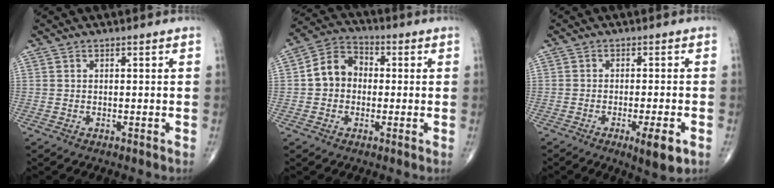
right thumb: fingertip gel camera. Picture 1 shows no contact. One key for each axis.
{"total": 8.0, "fx": -0.1, "fy": 6.6, "fz": 4.6, "tx": -0.063, "ty": 0.028, "tz": -0.015}
{"total": 6.1, "fx": -2.6, "fy": 1.1, "fz": 5.4, "tx": -0.083, "ty": -0.008, "tz": -0.038}